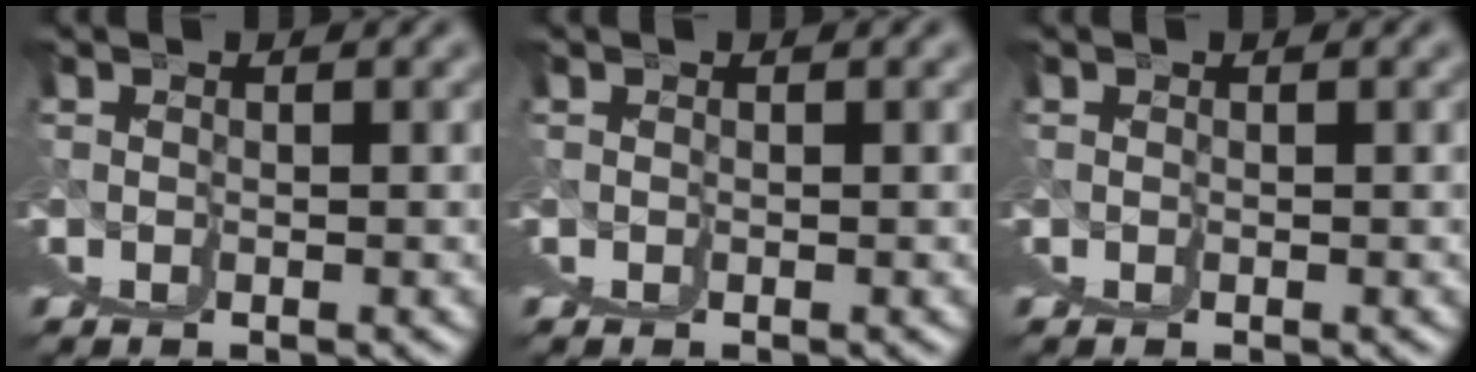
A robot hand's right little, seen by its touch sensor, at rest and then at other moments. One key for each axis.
{"total": 0.0}
{"total": 0.0}